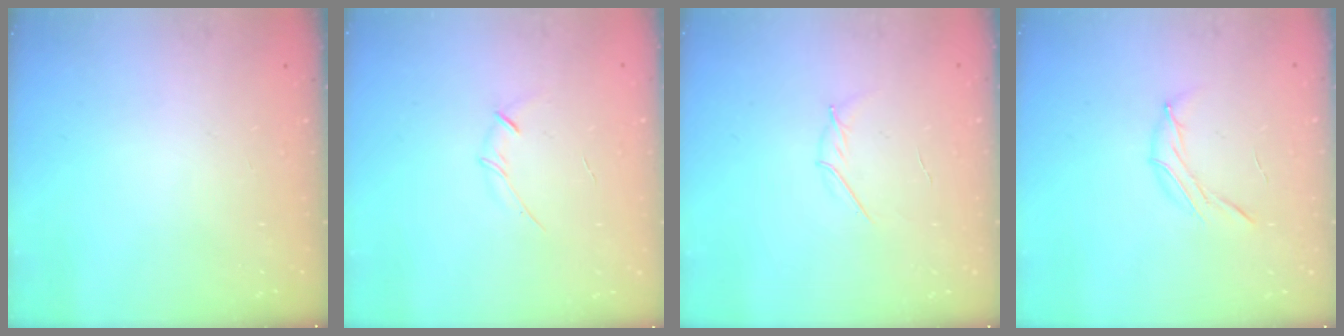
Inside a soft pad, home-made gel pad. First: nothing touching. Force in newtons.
{"total": 3.5, "press": 3.4, "slide": 0.8}
{"total": 3.3, "press": 3.2, "slide": 0.8}
{"total": 7.0, "press": 6.9, "slide": 1.4}